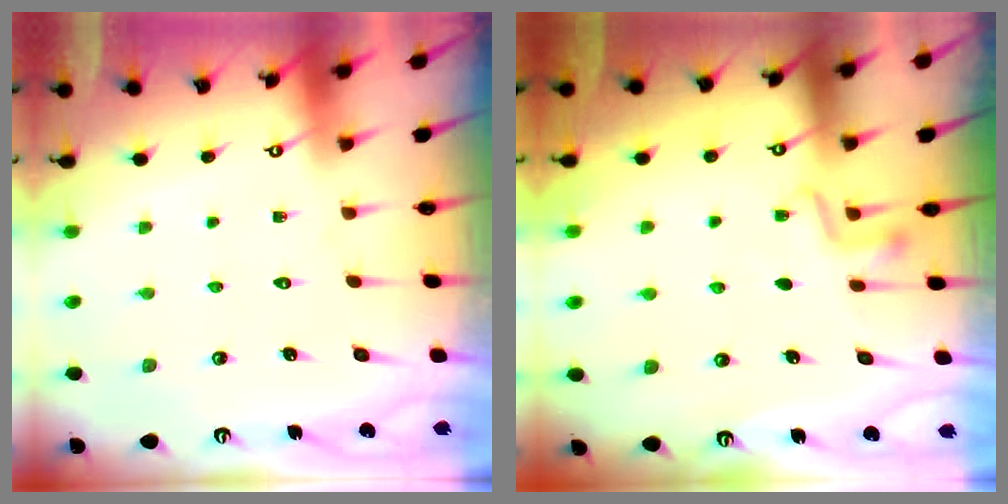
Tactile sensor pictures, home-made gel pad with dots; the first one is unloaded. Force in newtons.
{"total": 3.0, "press": 2.9, "slide": 0.8}